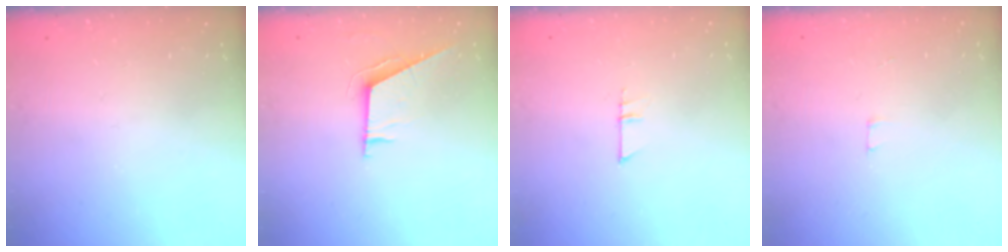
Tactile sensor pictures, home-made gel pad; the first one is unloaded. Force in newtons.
{"total": 6.3, "press": 6.3, "slide": 0.7}
{"total": 4.6, "press": 4.6, "slide": 0.4}
{"total": 1.8, "press": 1.8, "slide": 0.1}